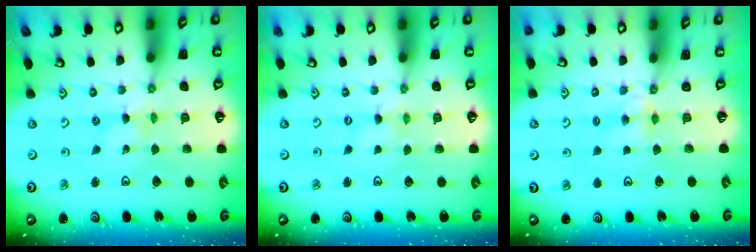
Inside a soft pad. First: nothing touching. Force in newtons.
{"total": 0.0}
{"total": 3.8, "press": 3.7, "slide": 0.4}